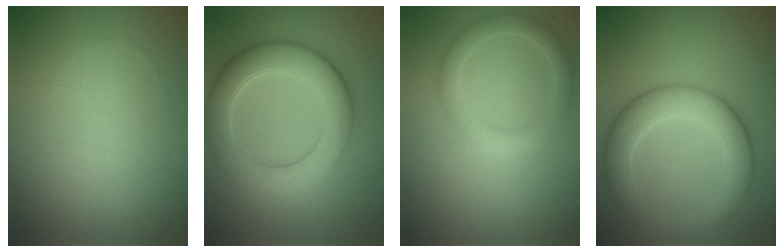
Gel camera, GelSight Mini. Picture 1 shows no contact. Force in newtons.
{"total": 7.1, "press": 7.1, "slide": 0.1}
{"total": 2.5, "press": 2.5, "slide": 0.0}
{"total": 6.2, "press": 6.2, "slide": 0.2}